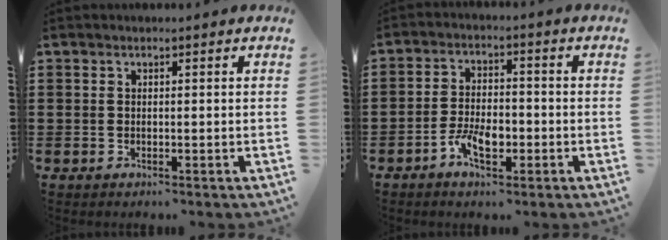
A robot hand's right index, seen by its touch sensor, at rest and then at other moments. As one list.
[{"total": 5.9, "force": [-2.7, 2.8, 4.4], "torque": [-0.091, 0.003, -0.053]}]